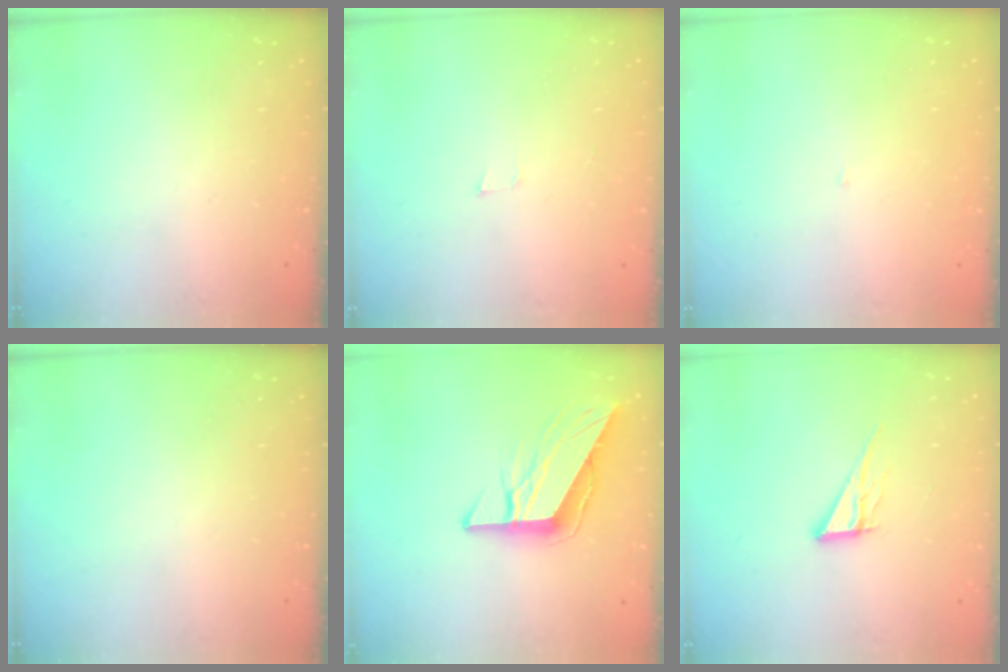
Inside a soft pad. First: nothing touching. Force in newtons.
{"total": 3.4, "press": 2.2, "slide": 2.6}
{"total": 2.0, "press": 2.0, "slide": 0.2}
{"total": 0.0}
{"total": 9.9, "press": 9.9, "slide": 0.9}
{"total": 8.2, "press": 8.1, "slide": 0.7}